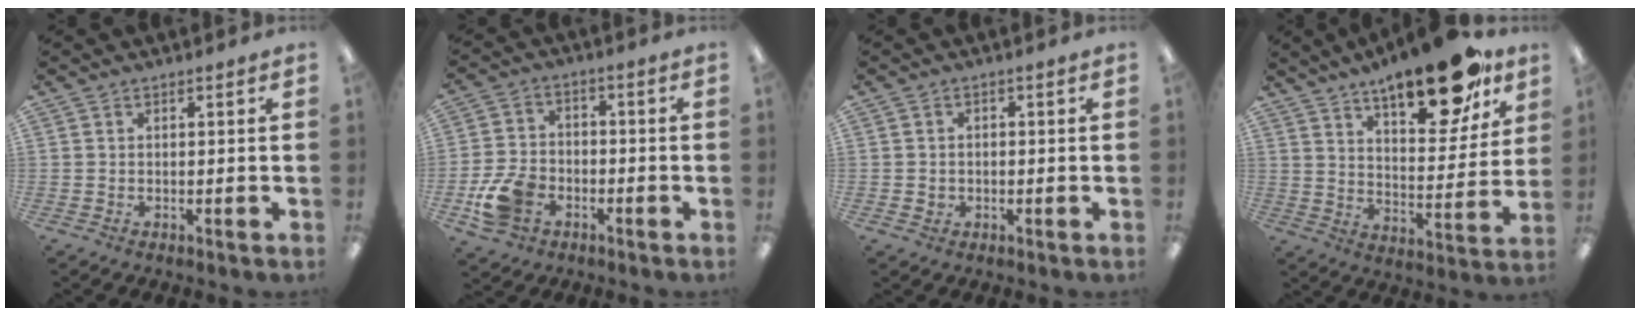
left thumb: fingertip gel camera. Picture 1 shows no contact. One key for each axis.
{"total": 9.8, "fx": -4.3, "fy": 7.1, "fz": 5.1, "tx": -0.113, "ty": 0.024, "tz": -0.076}
{"total": 1.8, "fx": -0.4, "fy": 1.7, "fz": 0.5, "tx": -0.010, "ty": 0.004, "tz": -0.011}
{"total": 20.4, "fx": 14.8, "fy": 7.4, "fz": 11.9, "tx": -0.164, "ty": -0.089, "tz": 0.241}